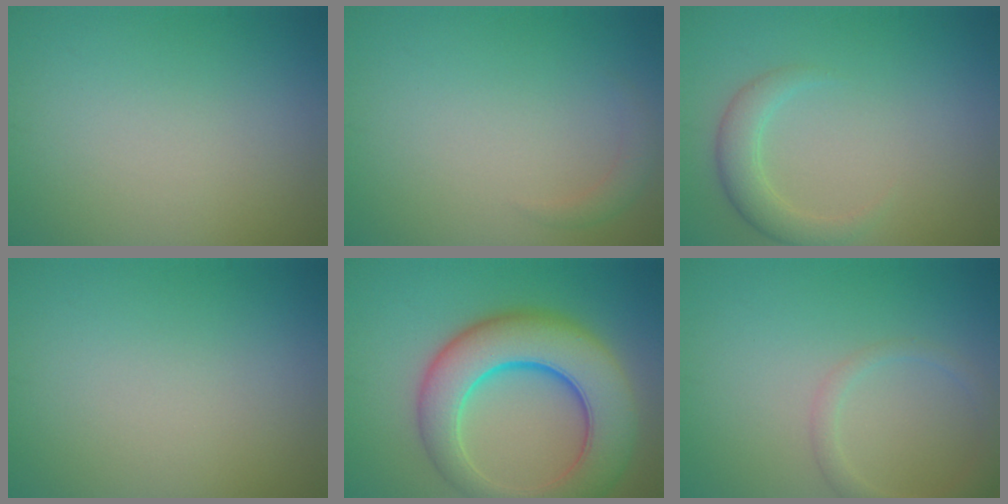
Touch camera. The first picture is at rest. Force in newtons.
{"total": 1.2, "press": 1.2, "slide": 0.2}
{"total": 2.6, "press": 2.6, "slide": 0.2}
{"total": 0.0}
{"total": 10.1, "press": 10.1, "slide": 0.4}
{"total": 2.1, "press": 2.1, "slide": 0.1}